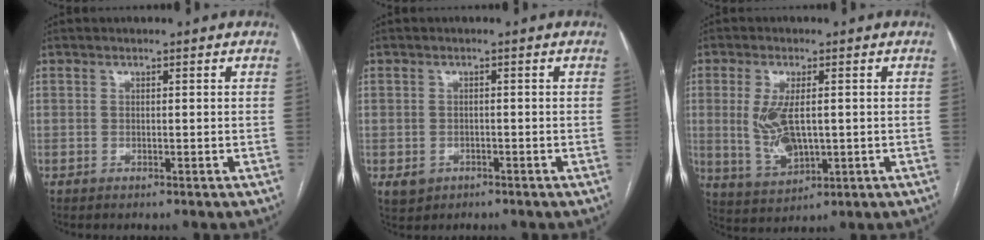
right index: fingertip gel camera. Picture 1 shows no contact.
{"total": 2.8, "force": [-1.3, 2.3, 0.7], "torque": [-0.007, 0.003, -0.013]}
{"total": 7.9, "force": [0.2, 3.3, 7.1], "torque": [-0.155, -0.006, 0.013]}